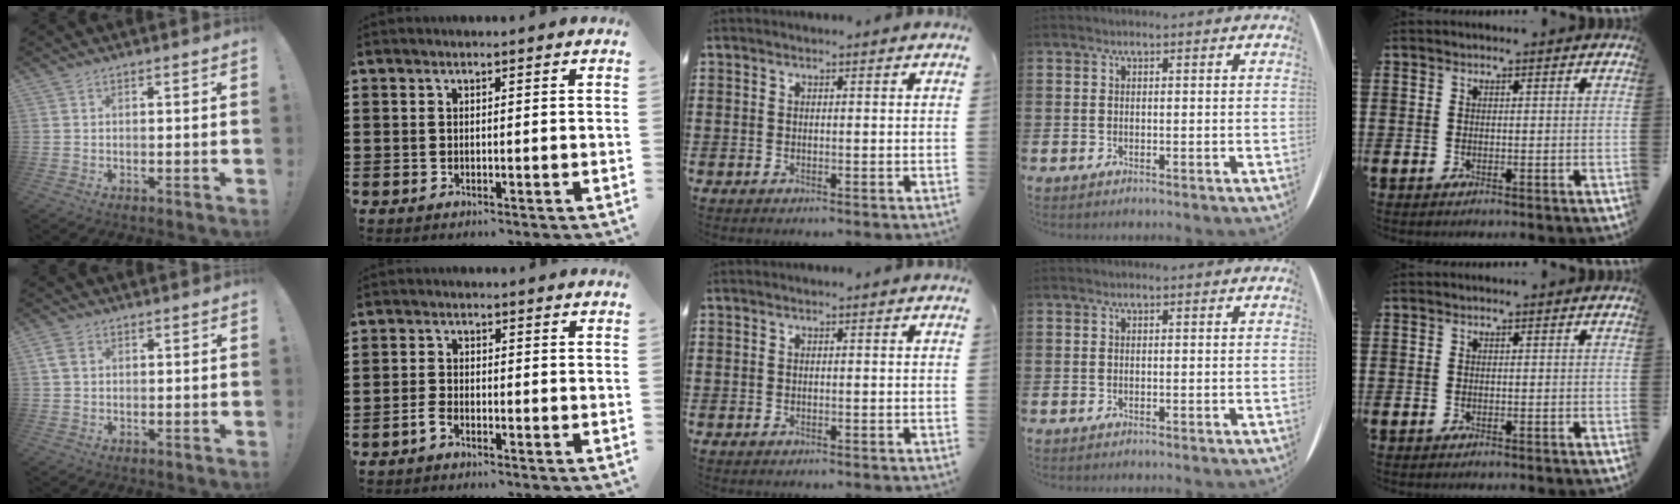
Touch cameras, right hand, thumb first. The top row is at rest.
{"thumb": {"total": 3.7, "force": [1.2, 2.7, 2.4], "torque": [-0.039, 0.005, 0.024]}, "index": {"total": 1.8, "force": [-1.4, 0.8, 1.0], "torque": [-0.028, -0.001, -0.029]}}